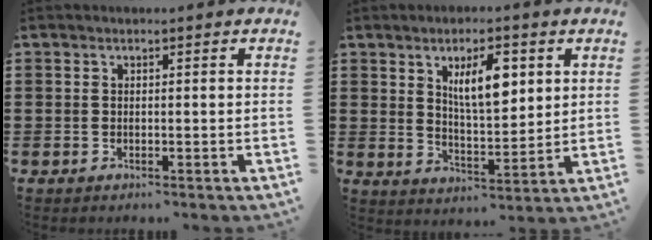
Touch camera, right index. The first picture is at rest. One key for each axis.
{"total": 7.7, "fx": 2.9, "fy": 3.0, "fz": 6.4, "tx": -0.110, "ty": -0.001, "tz": 0.044}